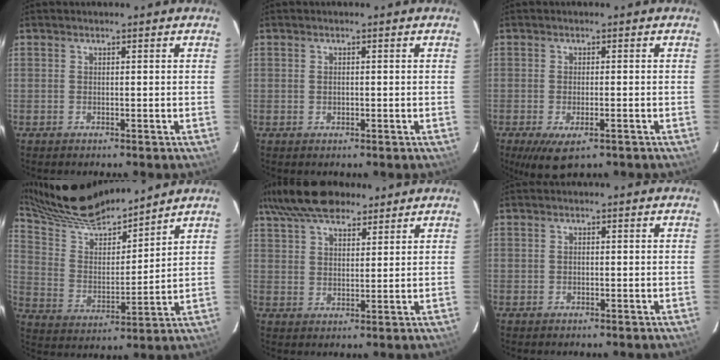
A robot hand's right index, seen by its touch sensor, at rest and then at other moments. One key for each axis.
{"total": 0.8, "fx": -0.1, "fy": 0.6, "fz": 0.4, "tx": -0.007, "ty": 0.002, "tz": -0.001}
{"total": 6.3, "fx": -3.7, "fy": 2.3, "fz": 4.6, "tx": -0.092, "ty": -0.025, "tz": -0.057}
{"total": 20.0, "fx": 18.0, "fy": 3.9, "fz": 7.9, "tx": -0.153, "ty": 0.013, "tz": 0.312}
{"total": 13.6, "fx": 10.1, "fy": 5.9, "fz": 7.0, "tx": -0.137, "ty": 0.053, "tz": 0.171}
{"total": 0.6, "fx": -0.1, "fy": 0.5, "fz": 0.3, "tx": -0.003, "ty": 0.002, "tz": -0.002}